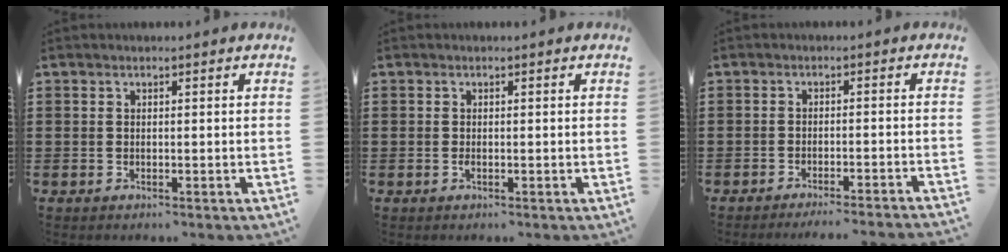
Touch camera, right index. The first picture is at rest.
{"total": 0.6, "force": [-0.3, 0.1, 0.5], "torque": [-0.019, -0.006, -0.007]}
{"total": 2.4, "force": [-2.3, -0.5, 0.7], "torque": [-0.012, 0.000, -0.047]}